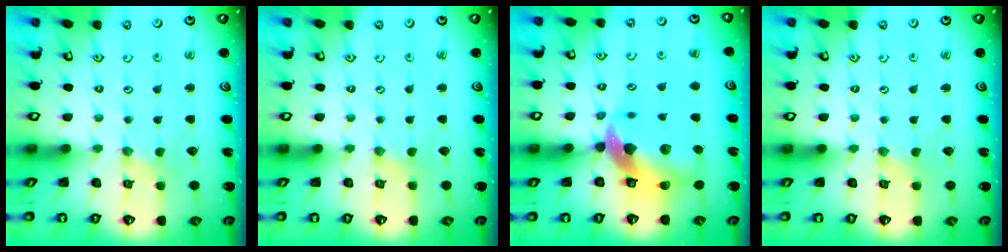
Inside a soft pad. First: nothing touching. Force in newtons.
{"total": 0.8, "press": 0.8, "slide": 0.2}
{"total": 14.1, "press": 13.9, "slide": 2.2}
{"total": 0.0}